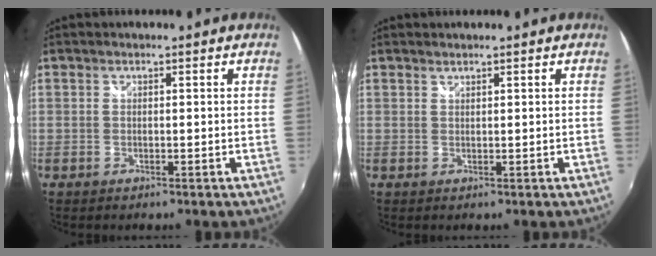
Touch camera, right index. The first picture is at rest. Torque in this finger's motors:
{"motor_torque": [-0.08, 0.07, -0.03, -0.01]}